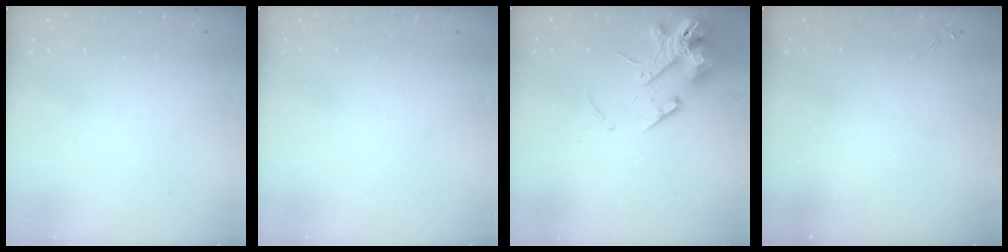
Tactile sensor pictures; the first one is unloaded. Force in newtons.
{"total": 0.0}
{"total": 14.3, "press": 14.1, "slide": 2.0}
{"total": 0.0}